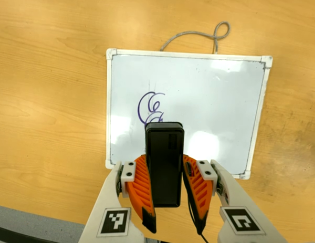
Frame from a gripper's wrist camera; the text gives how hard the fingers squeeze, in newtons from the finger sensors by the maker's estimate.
{"total": 7.2, "left": 5.4, "right": 8.9}